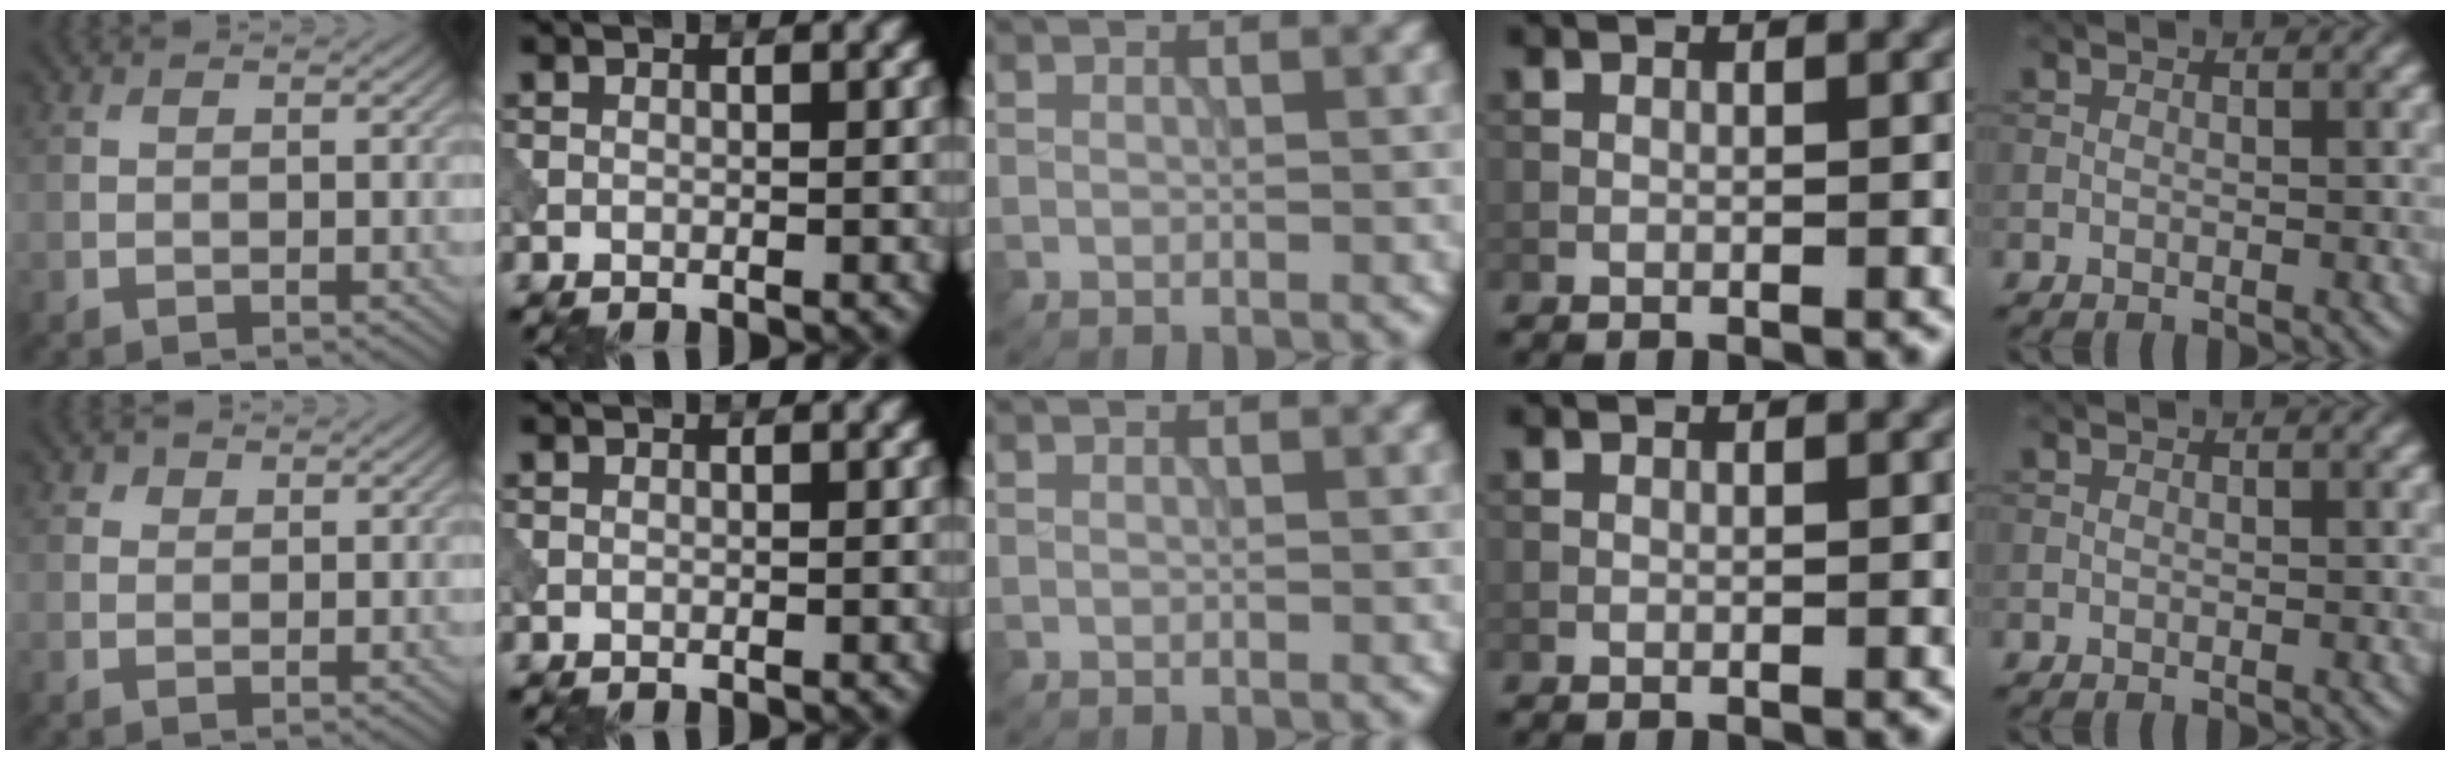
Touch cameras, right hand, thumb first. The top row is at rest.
{"thumb": {"total": 1.1, "force": [0.6, 0.9, 0.3], "torque": [-0.001, 0.000, 0.008]}}